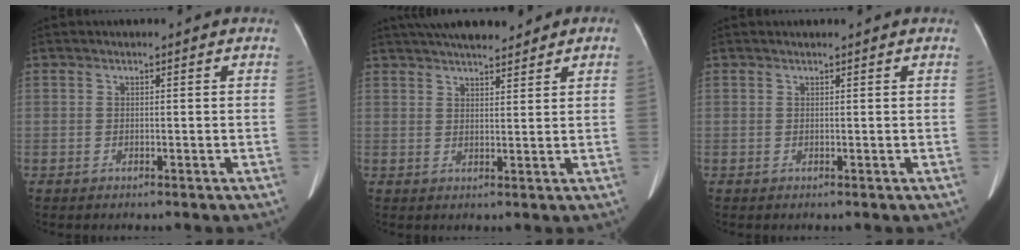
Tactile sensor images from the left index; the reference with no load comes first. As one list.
[{"total": 9.3, "force": [7.8, 2.2, 4.7], "torque": [-0.068, 0.017, 0.115]}, {"total": 0.9, "force": [0.8, -0.1, 0.3], "torque": [-0.008, 0.010, 0.016]}]